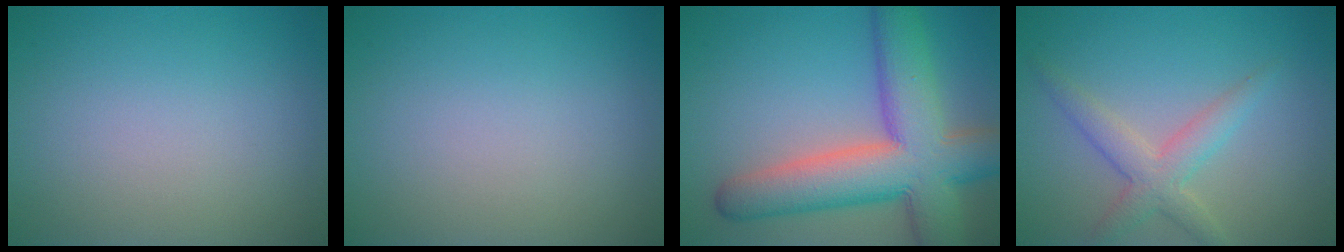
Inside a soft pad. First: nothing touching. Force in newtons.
{"total": 0.0}
{"total": 11.1, "press": 11.1, "slide": 0.5}
{"total": 3.3, "press": 3.3, "slide": 0.1}